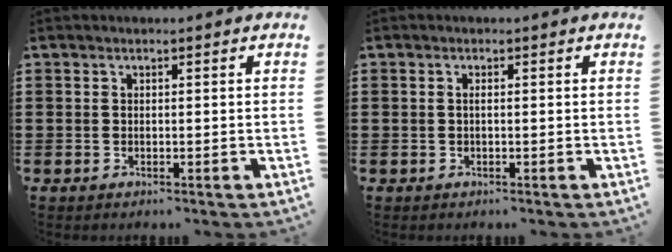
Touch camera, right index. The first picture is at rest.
{"total": 0.6, "force": [0.0, 0.1, 0.6], "torque": [-0.011, -0.003, 0.000]}